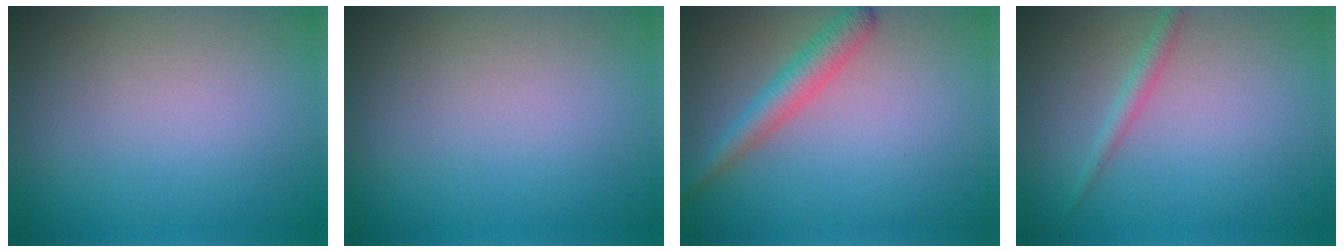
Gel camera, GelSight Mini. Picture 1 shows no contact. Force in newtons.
{"total": 0.0}
{"total": 3.1, "press": 3.1, "slide": 0.1}
{"total": 1.4, "press": 1.4, "slide": 0.0}